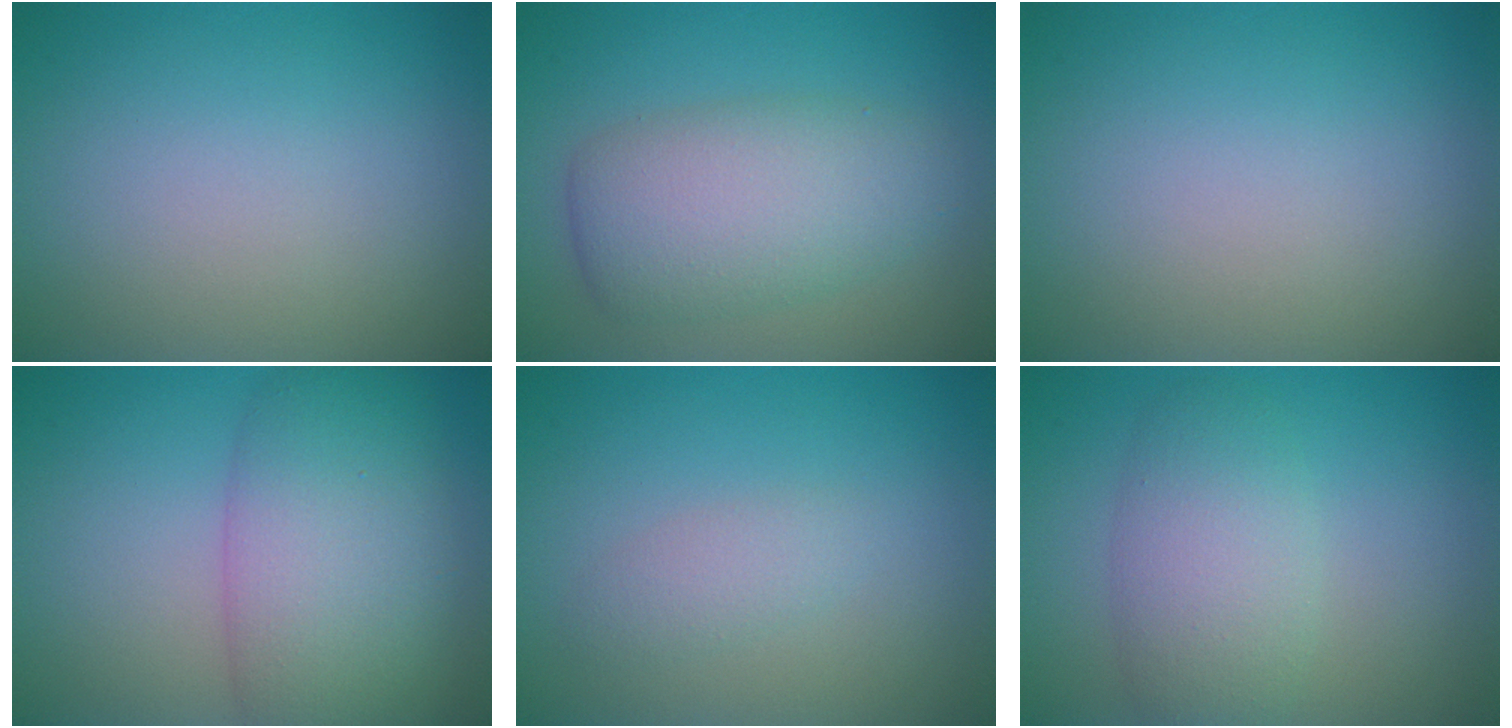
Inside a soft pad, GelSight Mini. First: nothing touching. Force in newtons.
{"total": 6.0, "press": 6.0, "slide": 0.1}
{"total": 0.0}
{"total": 8.2, "press": 8.2, "slide": 0.3}
{"total": 1.5, "press": 1.5, "slide": 0.1}
{"total": 4.4, "press": 4.4, "slide": 0.1}